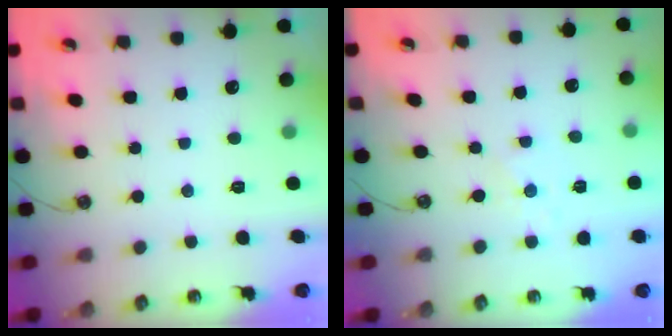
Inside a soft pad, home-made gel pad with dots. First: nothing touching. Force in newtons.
{"total": 2.7, "press": 2.7, "slide": 0.4}